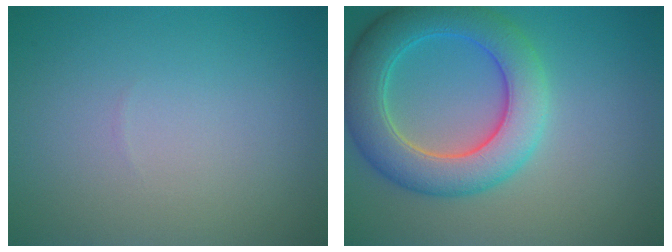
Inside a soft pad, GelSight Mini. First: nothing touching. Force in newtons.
{"total": 7.2, "press": 7.2, "slide": 0.3}